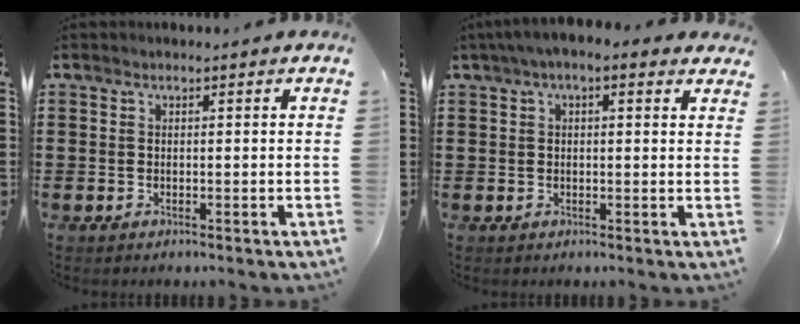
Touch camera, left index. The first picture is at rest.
{"total": 2.8, "force": [1.4, 0.9, 2.3], "torque": [-0.046, 0.007, 0.025]}